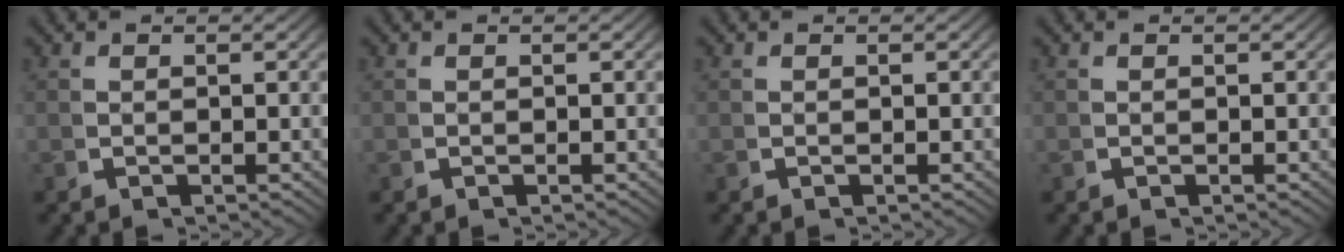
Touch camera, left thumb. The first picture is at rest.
{"total": 0.0}
{"total": 0.0}
{"total": 0.0}